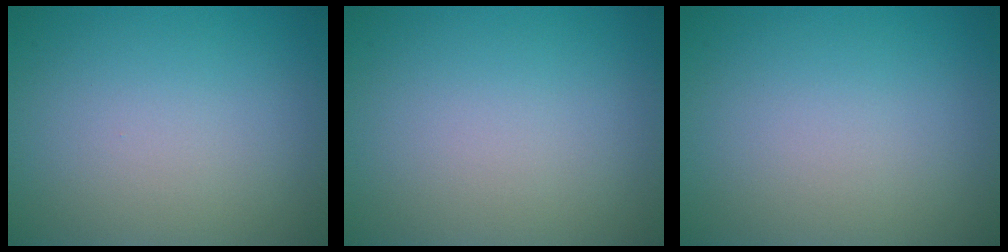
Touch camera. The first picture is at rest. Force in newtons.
{"total": 0.0}
{"total": 0.0}